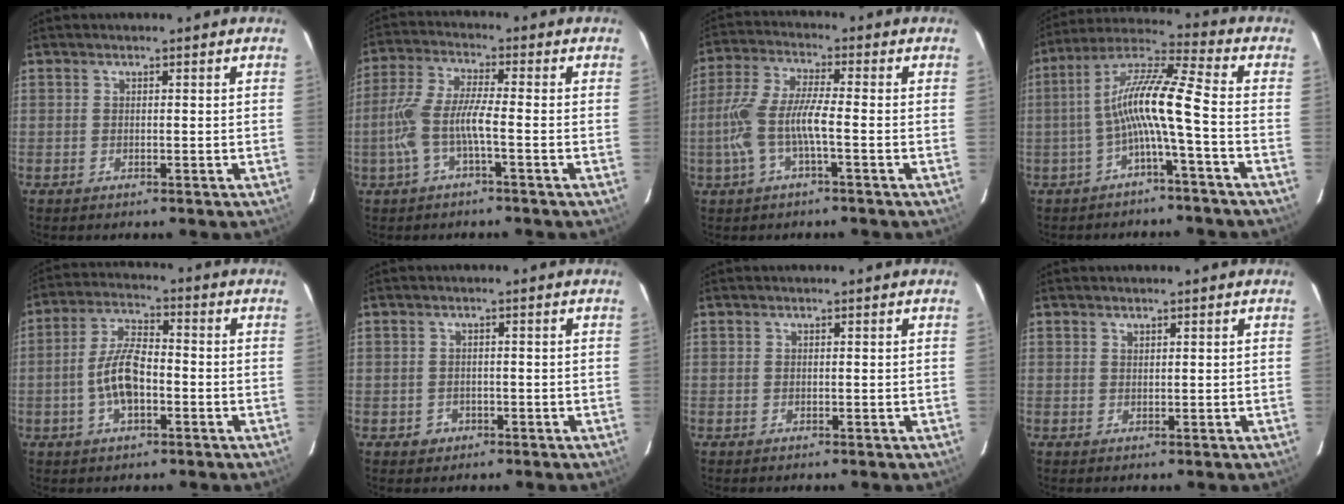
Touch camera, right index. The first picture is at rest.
{"total": 8.1, "force": [-2.6, 1.2, 7.6], "torque": [-0.172, 0.003, -0.046]}
{"total": 9.4, "force": [-2.5, 1.7, 8.9], "torque": [-0.198, 0.002, -0.045]}
{"total": 10.6, "force": [-2.9, -0.1, 10.1], "torque": [-0.210, 0.021, -0.057]}
{"total": 8.5, "force": [-2.4, 3.7, 7.3], "torque": [-0.148, 0.010, -0.042]}
{"total": 2.4, "force": [-0.9, 2.2, 0.3], "torque": [-0.008, 0.005, -0.010]}
{"total": 0.0}
{"total": 0.6, "force": [0.5, 0.2, 0.1], "torque": [-0.001, 0.002, 0.011]}